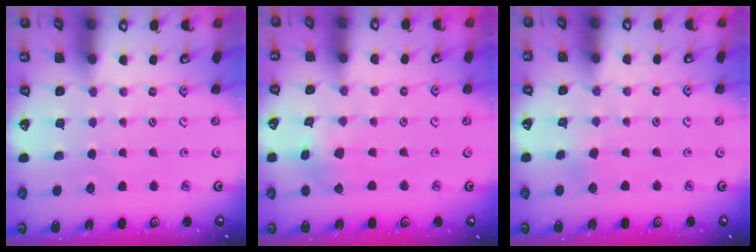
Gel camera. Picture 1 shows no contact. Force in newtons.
{"total": 2.8, "press": 2.8, "slide": 0.1}
{"total": 1.9, "press": 1.9, "slide": 0.2}